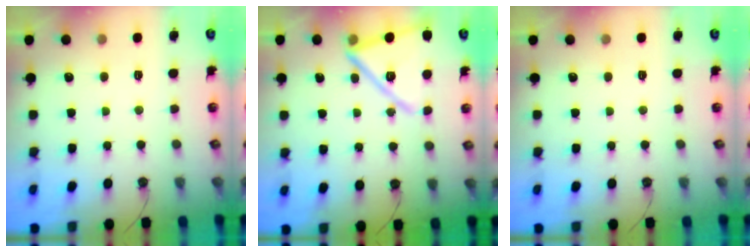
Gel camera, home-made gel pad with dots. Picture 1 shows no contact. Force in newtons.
{"total": 15.1, "press": 15.0, "slide": 1.6}
{"total": 0.0}